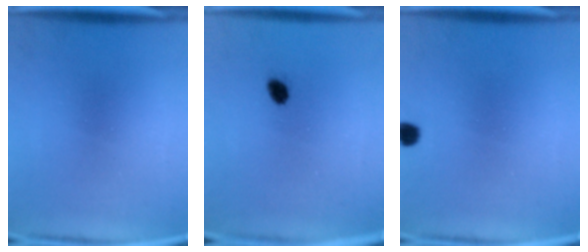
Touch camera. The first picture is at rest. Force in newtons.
{"total": 2.0}
{"total": 2.0}